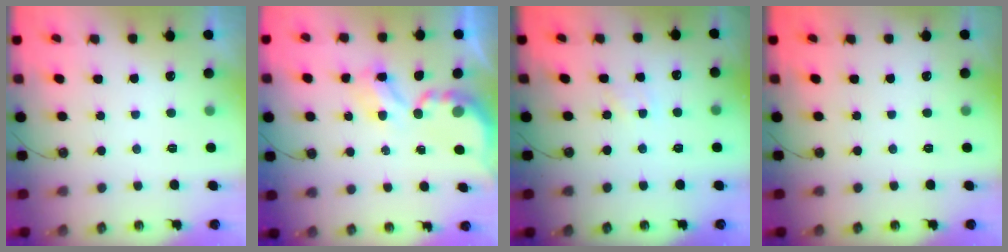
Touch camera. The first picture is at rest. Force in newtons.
{"total": 4.0, "press": 4.0, "slide": 0.2}
{"total": 3.2, "press": 3.2, "slide": 0.4}
{"total": 0.0}